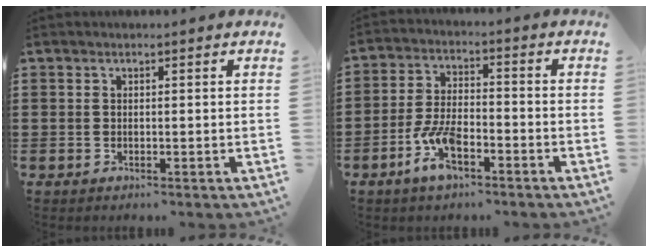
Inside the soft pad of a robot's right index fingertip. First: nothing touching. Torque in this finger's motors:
{"motor_torque": [1.48, -0.28, 0.05, -0.04]}